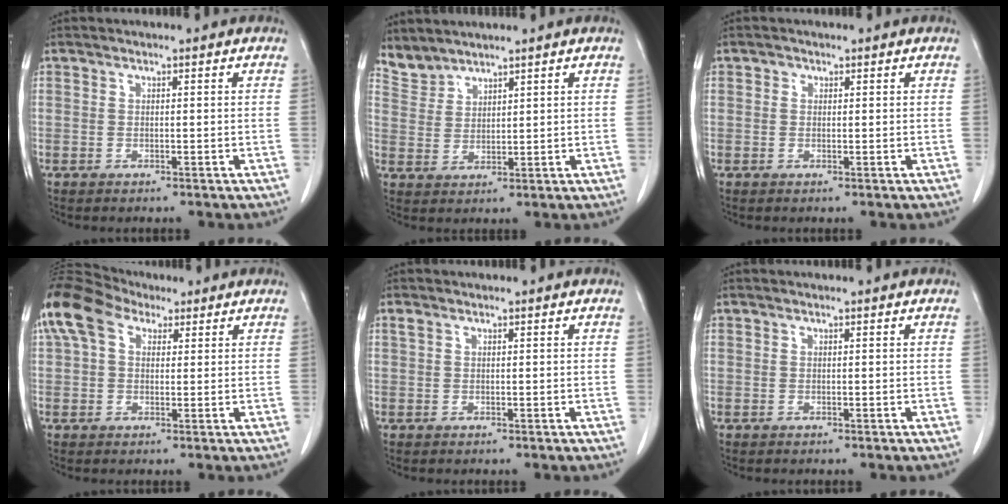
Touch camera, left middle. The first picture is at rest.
{"total": 3.7, "force": [3.6, 0.7, -0.3], "torque": [0.000, 0.007, 0.083]}
{"total": 0.6, "force": [0.3, 0.5, 0.1], "torque": [0.001, 0.000, 0.003]}
{"total": 8.4, "force": [4.1, 5.2, 5.2], "torque": [-0.124, 0.051, 0.075]}
{"total": 0.6, "force": [0.3, 0.3, 0.3], "torque": [-0.011, 0.013, 0.007]}
{"total": 0.0}